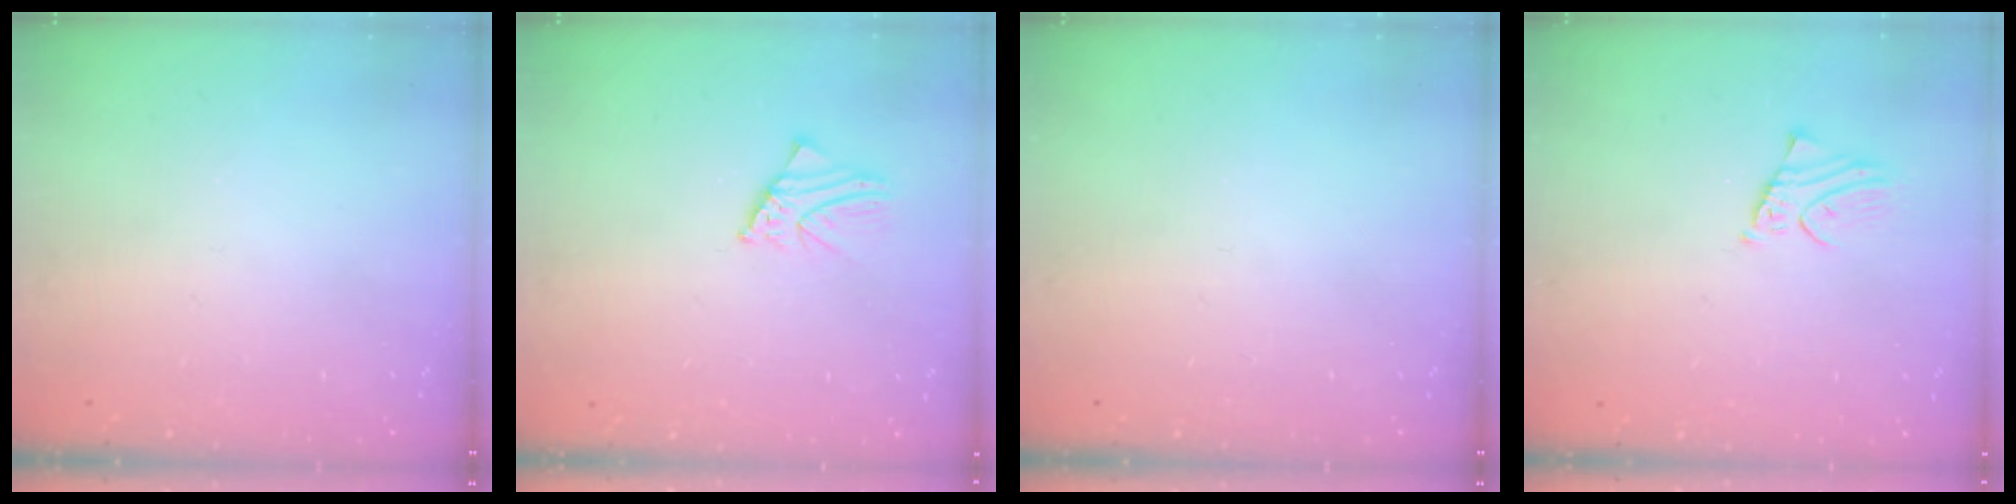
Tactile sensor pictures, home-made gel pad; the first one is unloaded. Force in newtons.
{"total": 2.1, "press": 2.0, "slide": 0.3}
{"total": 0.0}
{"total": 2.0, "press": 2.0, "slide": 0.2}